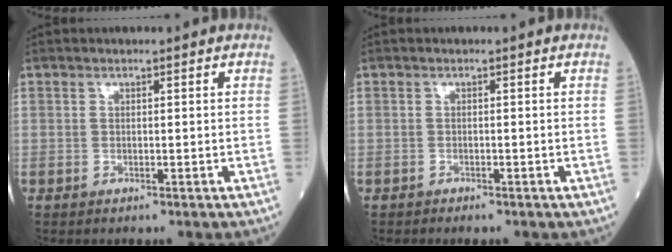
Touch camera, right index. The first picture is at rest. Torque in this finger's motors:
{"motor_torque": [-0.01, -0.12, 0.09, -0.01]}